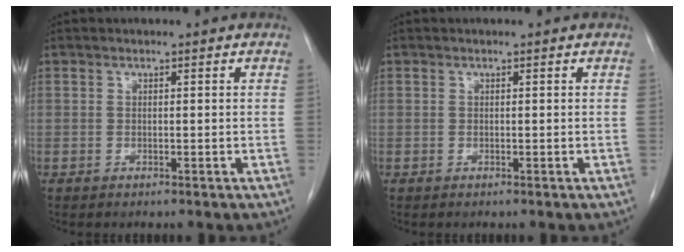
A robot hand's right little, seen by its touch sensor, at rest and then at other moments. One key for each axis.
{"total": 0.0}